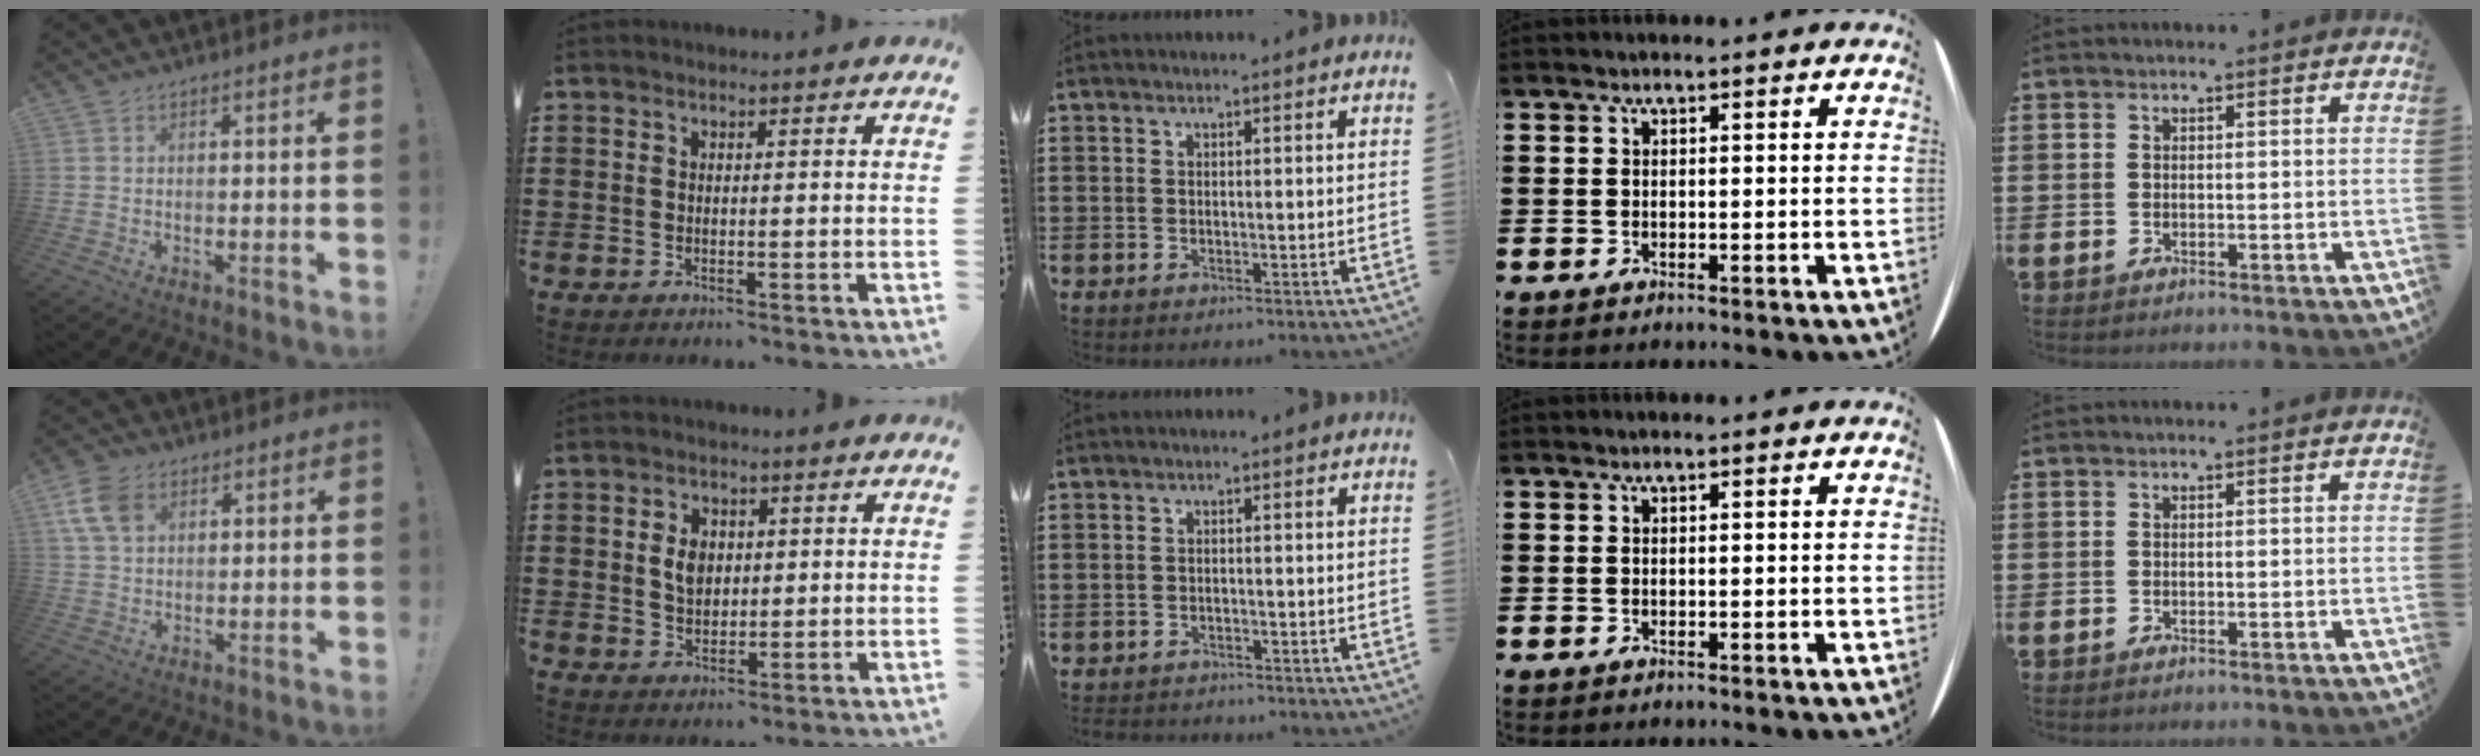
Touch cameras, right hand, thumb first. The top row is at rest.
{"thumb": {"total": 9.0, "force": [3.6, 6.2, 5.5], "torque": [-0.106, -0.001, 0.071]}, "index": {"total": 3.7, "force": [0.6, 2.7, 2.5], "torque": [-0.048, 0.007, 0.007]}, "middle": {"total": 1.5, "force": [-1.5, 0.2, -0.1], "torque": [-0.005, -0.002, -0.033]}}